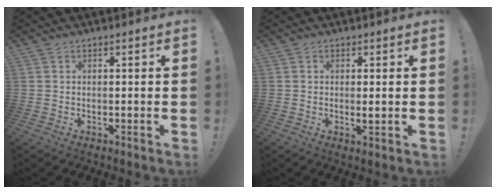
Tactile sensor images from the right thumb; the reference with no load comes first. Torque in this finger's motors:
{"motor_torque": [-0.25, 0.12, -0.03, 0.17, 0.05]}